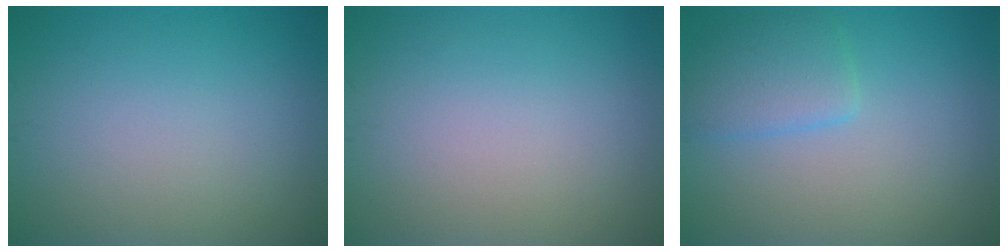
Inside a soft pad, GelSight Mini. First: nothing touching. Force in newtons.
{"total": 0.0}
{"total": 2.8, "press": 2.8, "slide": 0.3}